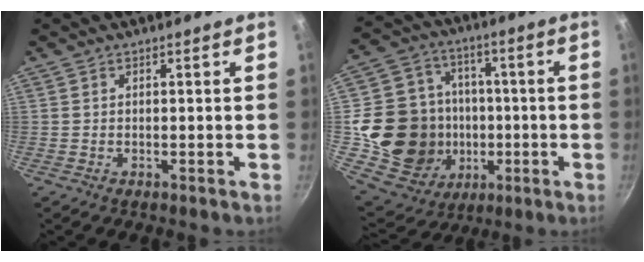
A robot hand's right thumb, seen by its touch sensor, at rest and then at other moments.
{"total": 19.7, "force": [-1.6, 17.8, 8.4], "torque": [-0.135, 0.033, -0.015]}